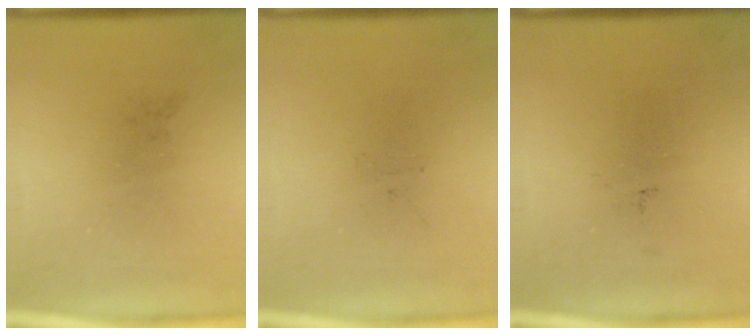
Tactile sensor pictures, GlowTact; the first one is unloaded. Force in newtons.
{"total": 0.0}
{"total": 0.0}